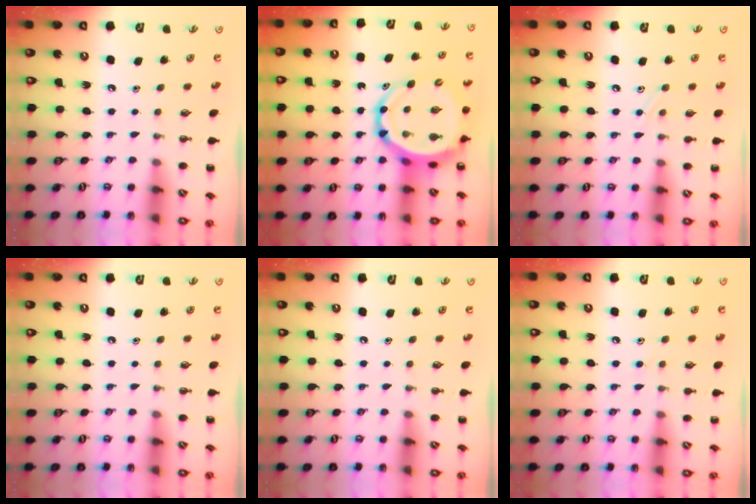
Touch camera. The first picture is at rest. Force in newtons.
{"total": 11.0, "press": 10.6, "slide": 3.0}
{"total": 4.3, "press": 4.2, "slide": 1.3}
{"total": 0.0}
{"total": 0.0}
{"total": 6.7, "press": 6.3, "slide": 2.1}